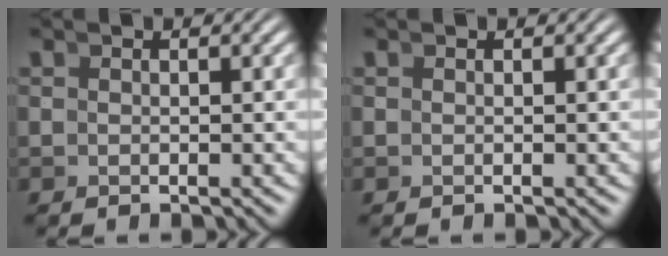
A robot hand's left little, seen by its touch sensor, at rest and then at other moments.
{"total": 0.0}